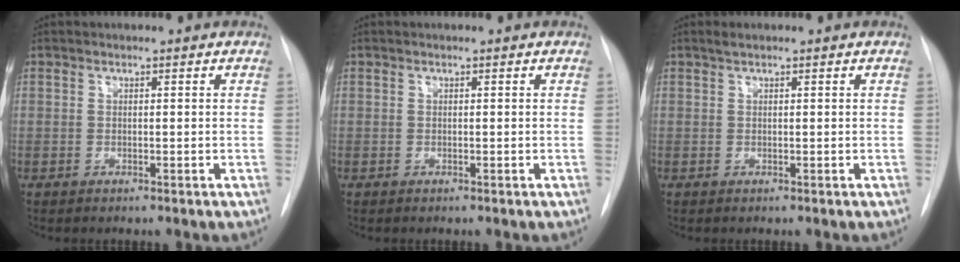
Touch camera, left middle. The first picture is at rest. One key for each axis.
{"total": 0.0}
{"total": 0.7, "fx": 0.6, "fy": 0.1, "fz": 0.4, "tx": -0.013, "ty": 0.006, "tz": 0.013}